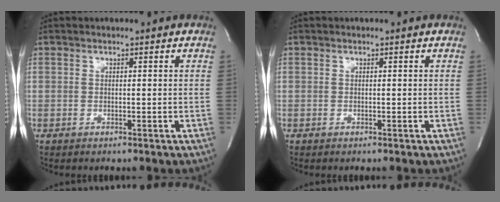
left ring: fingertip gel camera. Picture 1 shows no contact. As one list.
[{"total": 0.0}]